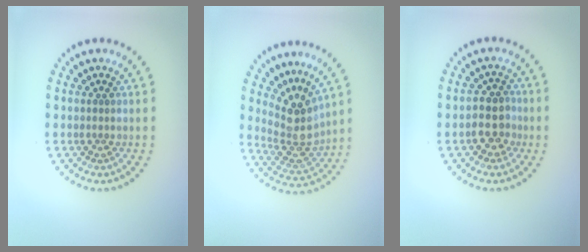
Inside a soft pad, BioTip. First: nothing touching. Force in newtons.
{"total": 4.0, "press": 2.9, "slide": 2.8}
{"total": 3.0, "press": 2.7, "slide": 1.2}